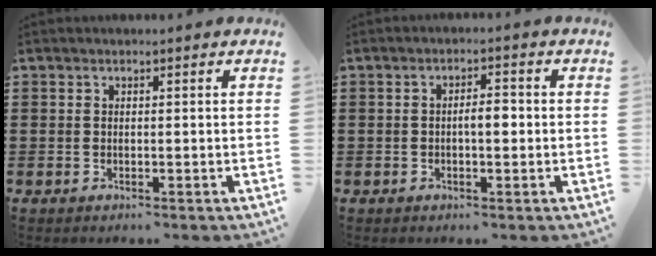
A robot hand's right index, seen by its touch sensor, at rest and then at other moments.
{"total": 2.9, "force": [-0.4, 0.9, 2.7], "torque": [-0.049, 0.004, -0.008]}